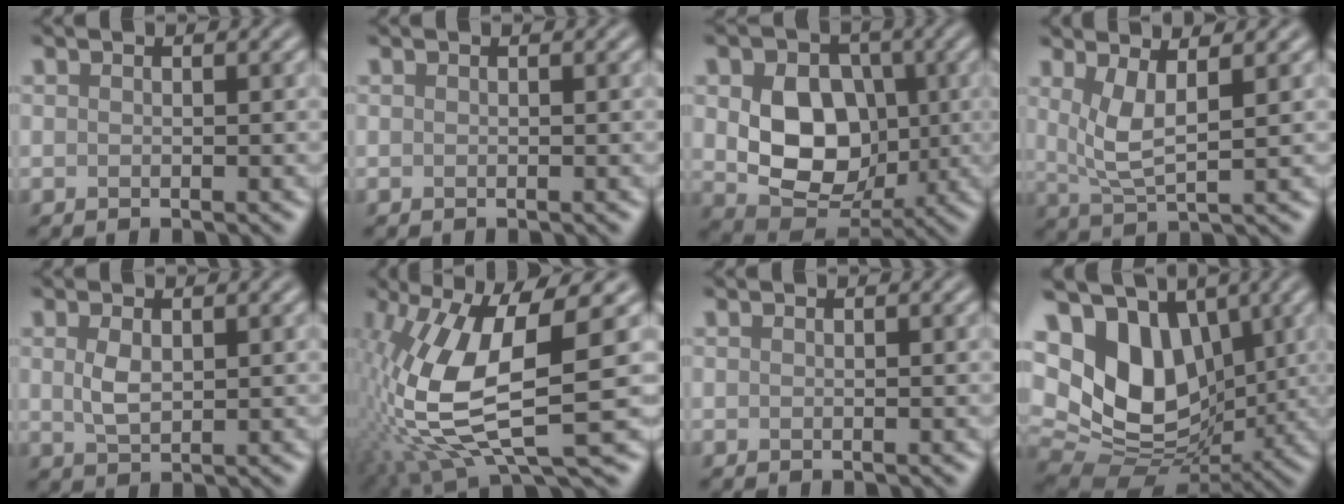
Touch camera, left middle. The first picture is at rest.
{"total": 0.0}
{"total": 8.4, "force": [0.7, 6.4, 5.4], "torque": [-0.105, -0.011, 0.013]}
{"total": 3.6, "force": [1.3, 1.0, 3.1], "torque": [-0.070, -0.008, 0.031]}
{"total": 2.2, "force": [0.6, 1.2, 1.8], "torque": [-0.044, -0.001, 0.016]}
{"total": 11.4, "force": [-0.1, 3.6, 10.8], "torque": [-0.236, -0.014, 0.001]}
{"total": 0.0}
{"total": 13.5, "force": [3.5, 9.5, 8.9], "torque": [-0.180, 0.002, 0.060]}